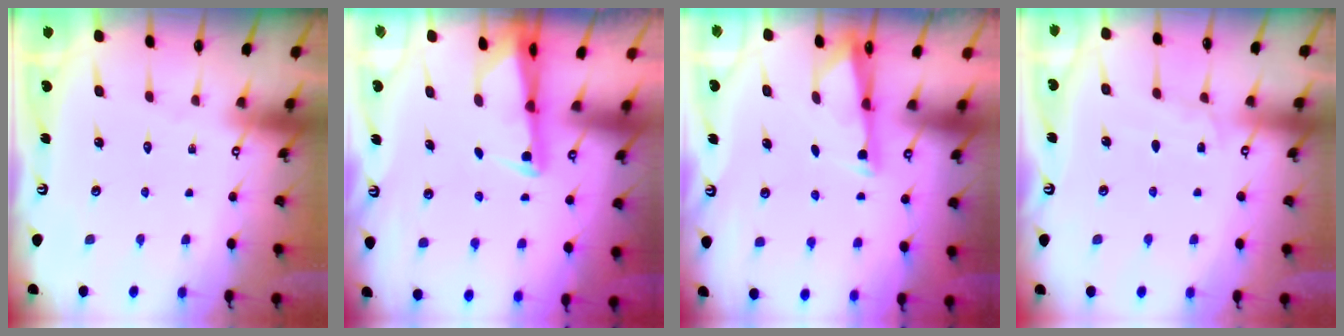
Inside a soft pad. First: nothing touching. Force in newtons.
{"total": 2.7, "press": 2.6, "slide": 0.5}
{"total": 2.9, "press": 2.8, "slide": 0.6}
{"total": 4.6, "press": 4.5, "slide": 0.4}